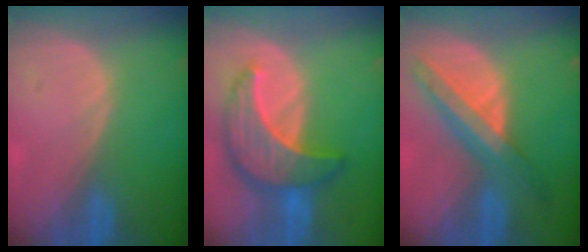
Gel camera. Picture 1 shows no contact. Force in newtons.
{"total": 9.9, "press": 9.9, "slide": 0.8}
{"total": 8.6, "press": 7.4, "slide": 4.5}